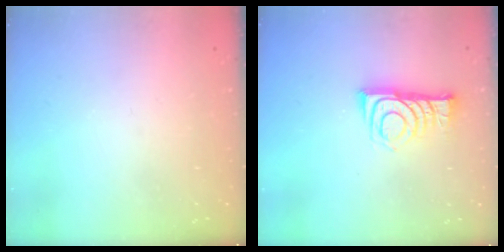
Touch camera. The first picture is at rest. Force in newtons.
{"total": 9.5, "press": 9.5, "slide": 0.3}